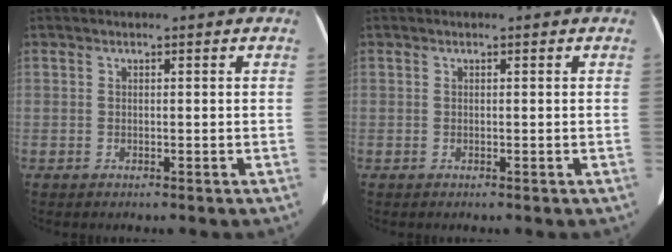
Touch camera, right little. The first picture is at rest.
{"total": 0.0}